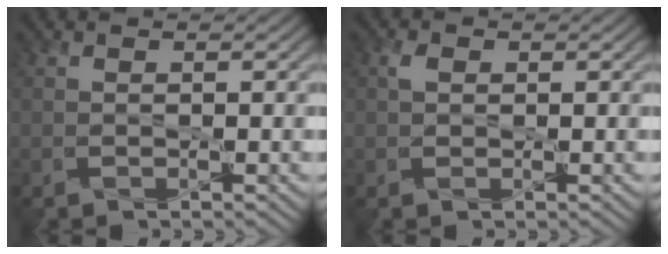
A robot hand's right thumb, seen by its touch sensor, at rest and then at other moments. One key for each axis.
{"total": 1.1, "fx": 0.5, "fy": 0.8, "fz": 0.6, "tx": -0.009, "ty": 0.003, "tz": 0.009}